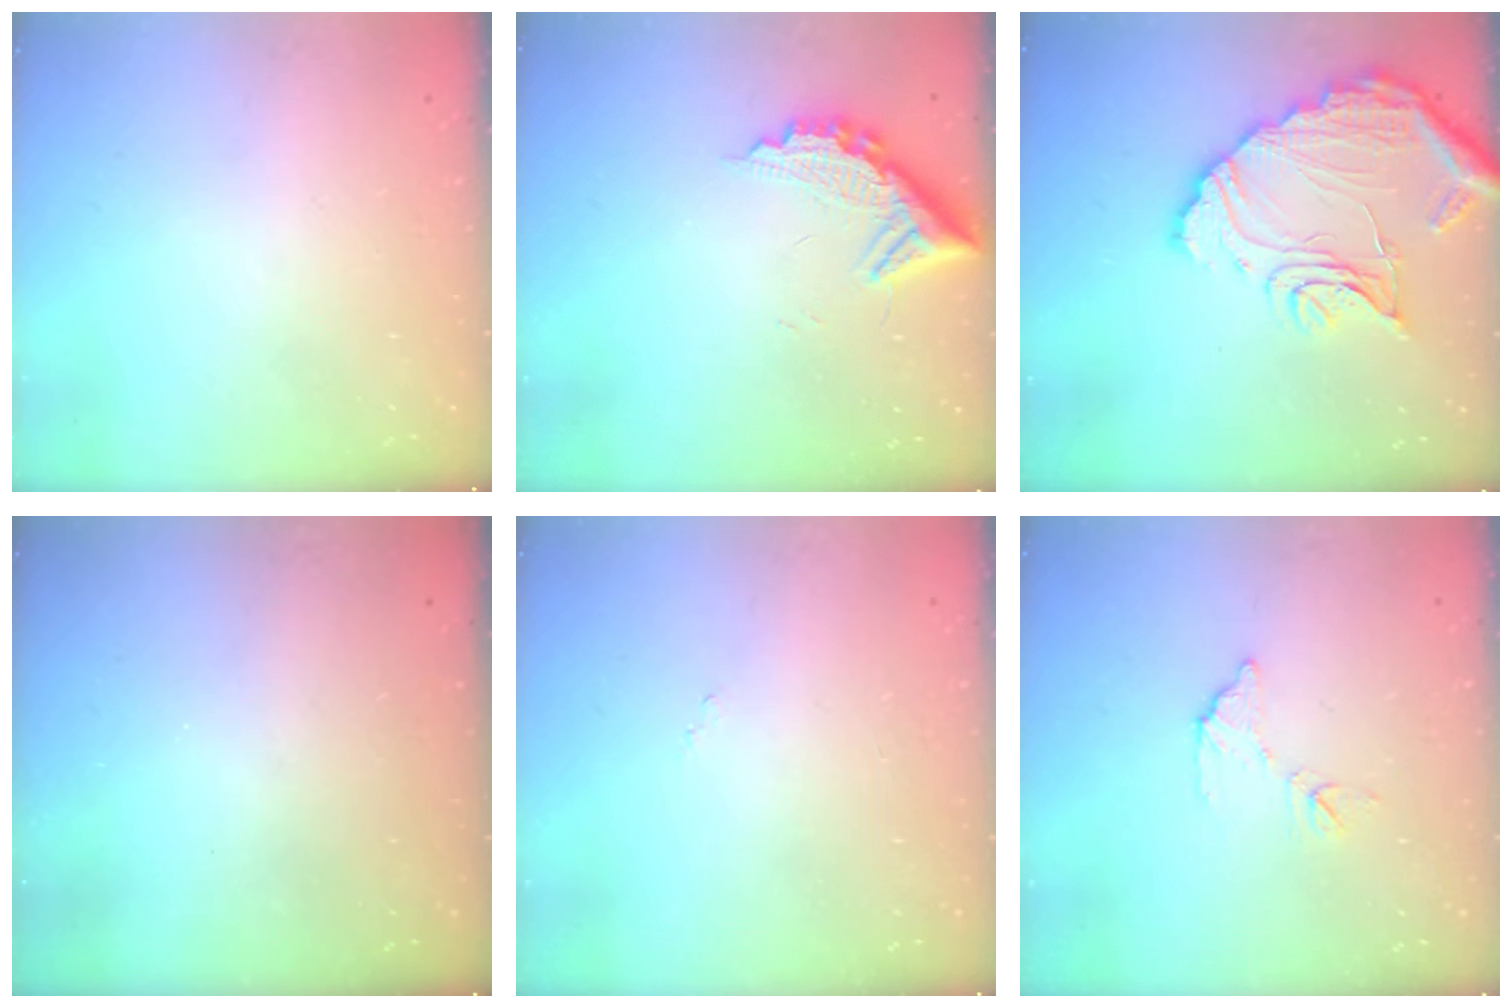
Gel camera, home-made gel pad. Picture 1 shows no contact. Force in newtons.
{"total": 10.9, "press": 10.9, "slide": 0.8}
{"total": 16.8, "press": 16.7, "slide": 1.6}
{"total": 3.2, "press": 3.2, "slide": 0.1}
{"total": 7.5, "press": 7.5, "slide": 0.6}
{"total": 7.9, "press": 7.9, "slide": 0.3}